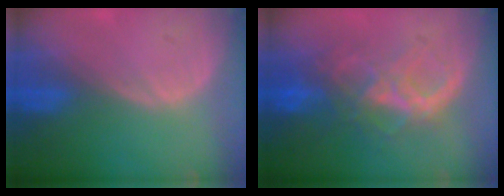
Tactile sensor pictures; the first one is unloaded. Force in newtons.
{"total": 8.1, "press": 7.6, "slide": 2.7}